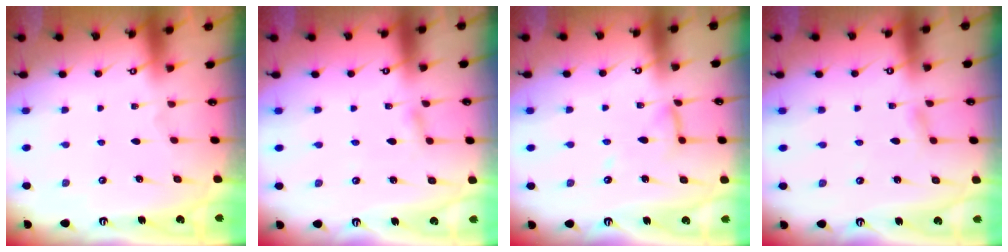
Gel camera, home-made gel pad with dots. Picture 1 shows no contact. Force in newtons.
{"total": 2.8, "press": 2.8, "slide": 0.3}
{"total": 7.8, "press": 7.8, "slide": 0.7}
{"total": 3.5, "press": 3.5, "slide": 0.5}